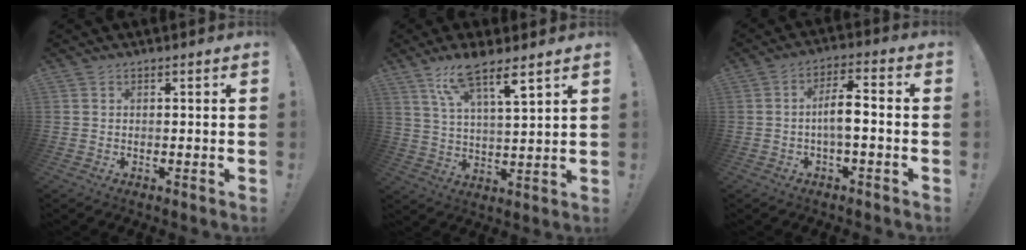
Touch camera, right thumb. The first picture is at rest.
{"total": 10.6, "force": [7.7, 1.2, 7.2], "torque": [-0.128, -0.037, 0.128]}
{"total": 7.7, "force": [-1.2, 2.4, 7.2], "torque": [-0.132, 0.010, -0.023]}